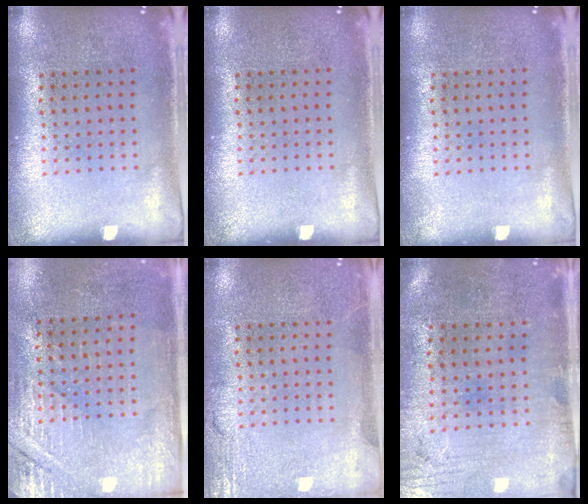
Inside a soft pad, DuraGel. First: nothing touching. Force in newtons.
{"total": 0.0}
{"total": 0.0}
{"total": 2.8, "press": 2.7, "slide": 0.9}
{"total": 2.7, "press": 2.7, "slide": 0.3}
{"total": 0.5, "press": 0.2, "slide": 0.5}